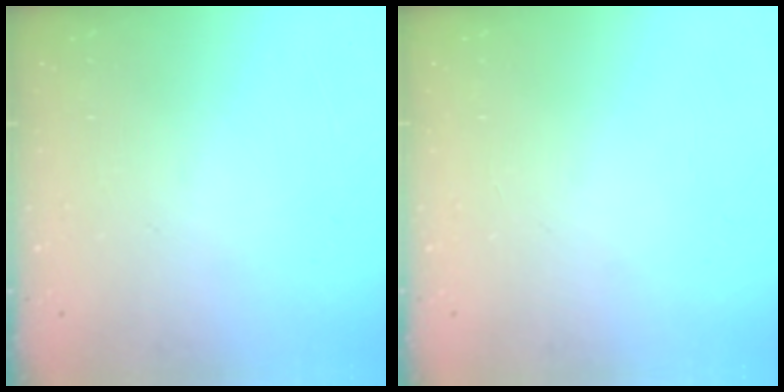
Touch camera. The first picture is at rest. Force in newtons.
{"total": 0.0}